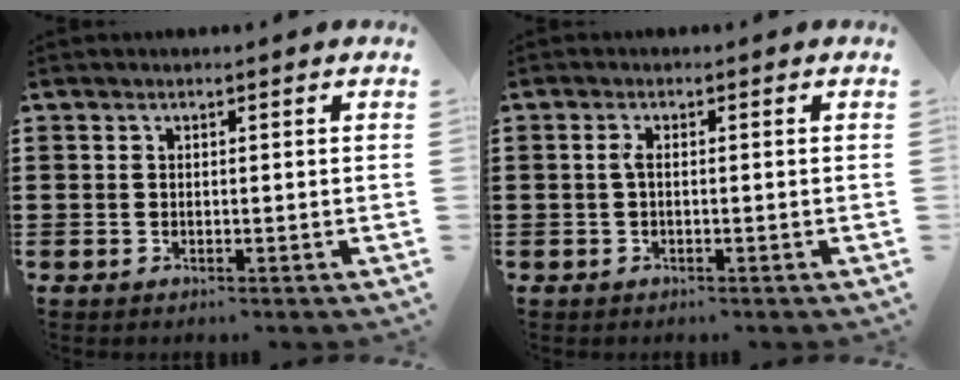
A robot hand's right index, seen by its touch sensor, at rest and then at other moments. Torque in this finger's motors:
{"motor_torque": [0.42, -0.37, 0.00, 0.05]}